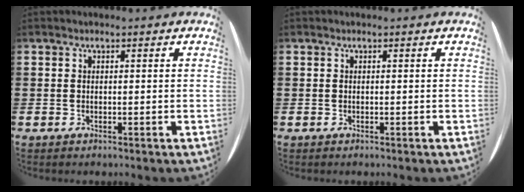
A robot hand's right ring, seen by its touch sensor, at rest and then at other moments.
{"total": 0.0}